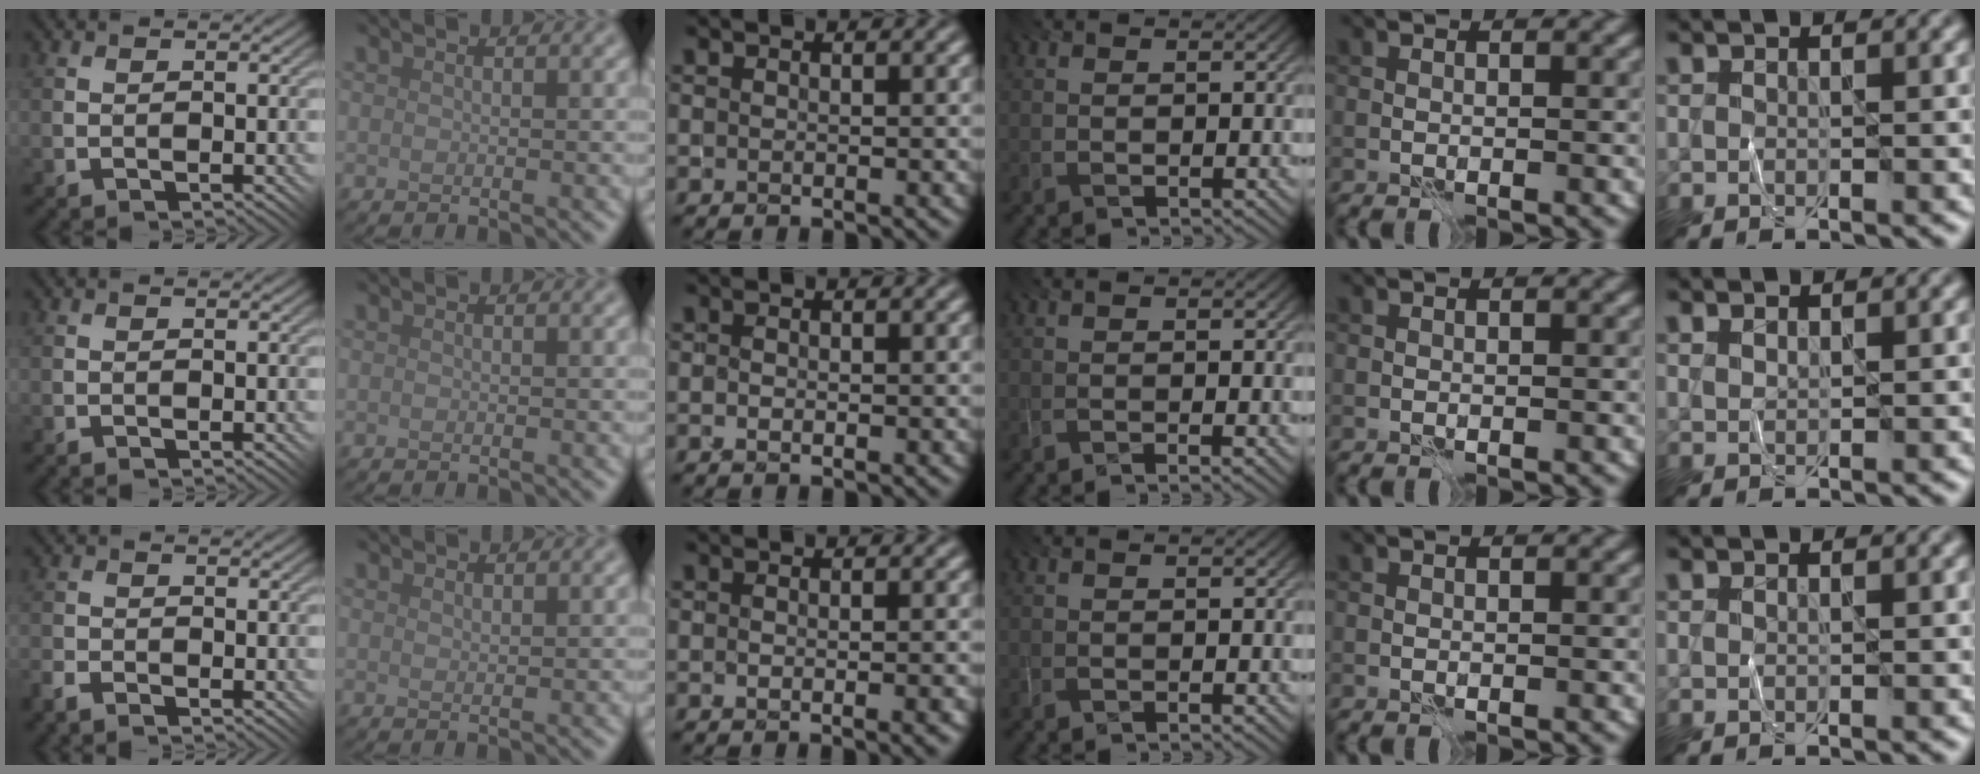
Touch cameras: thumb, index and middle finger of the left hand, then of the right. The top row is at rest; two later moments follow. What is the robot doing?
{"motion": "fold", "object": "shorts"}